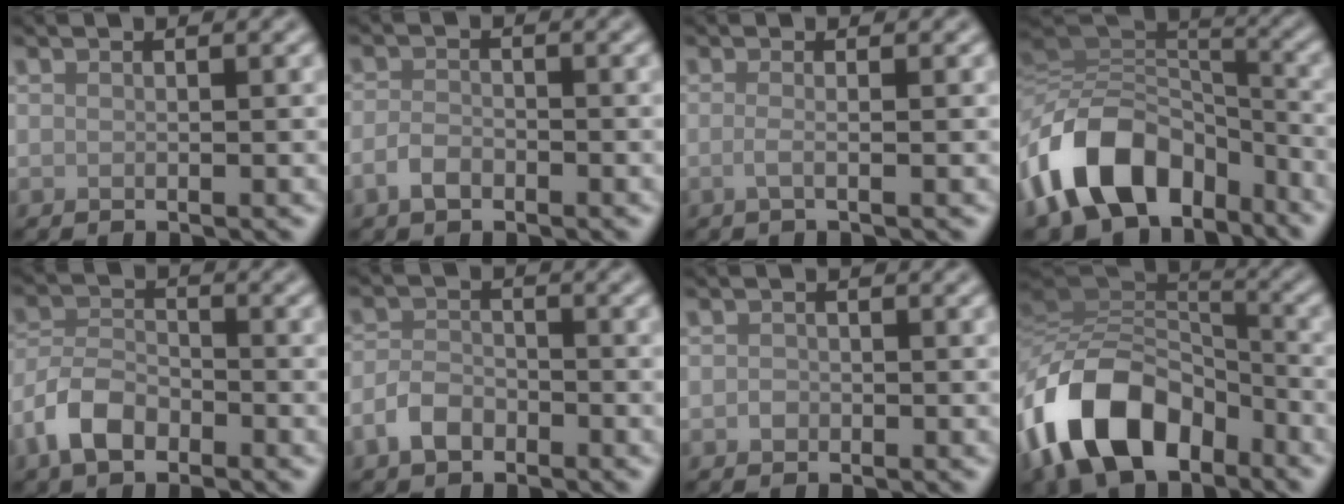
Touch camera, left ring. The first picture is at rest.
{"total": 2.0, "force": [-1.2, 1.2, 1.2], "torque": [-0.021, 0.002, -0.028]}
{"total": 1.5, "force": [-0.2, 0.5, 1.4], "torque": [-0.018, -0.004, -0.009]}
{"total": 12.4, "force": [-6.4, 8.0, 6.9], "torque": [-0.130, 0.009, -0.124]}
{"total": 4.5, "force": [-2.7, 2.4, 2.6], "torque": [-0.048, 0.003, -0.064]}
{"total": 2.9, "force": [-1.9, 1.7, 1.4], "torque": [-0.023, 0.005, -0.045]}
{"total": 0.7, "force": [-0.3, 0.6, 0.2], "torque": [0.000, -0.001, -0.008]}
{"total": 12.4, "force": [-6.4, 7.4, 7.6], "torque": [-0.143, 0.005, -0.132]}